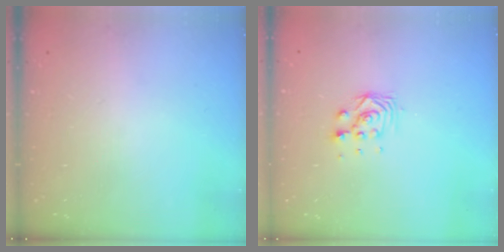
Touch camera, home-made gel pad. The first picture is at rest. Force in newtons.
{"total": 4.2, "press": 4.2, "slide": 0.3}